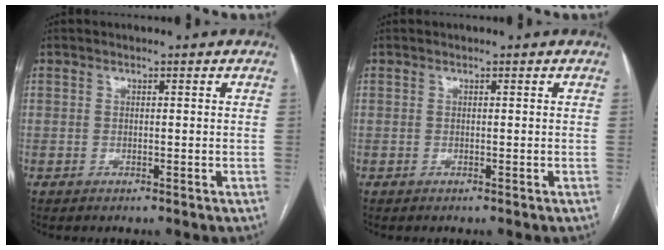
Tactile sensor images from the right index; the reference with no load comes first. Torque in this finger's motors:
{"motor_torque": [0.00, 0.00, 0.00, 0.01]}